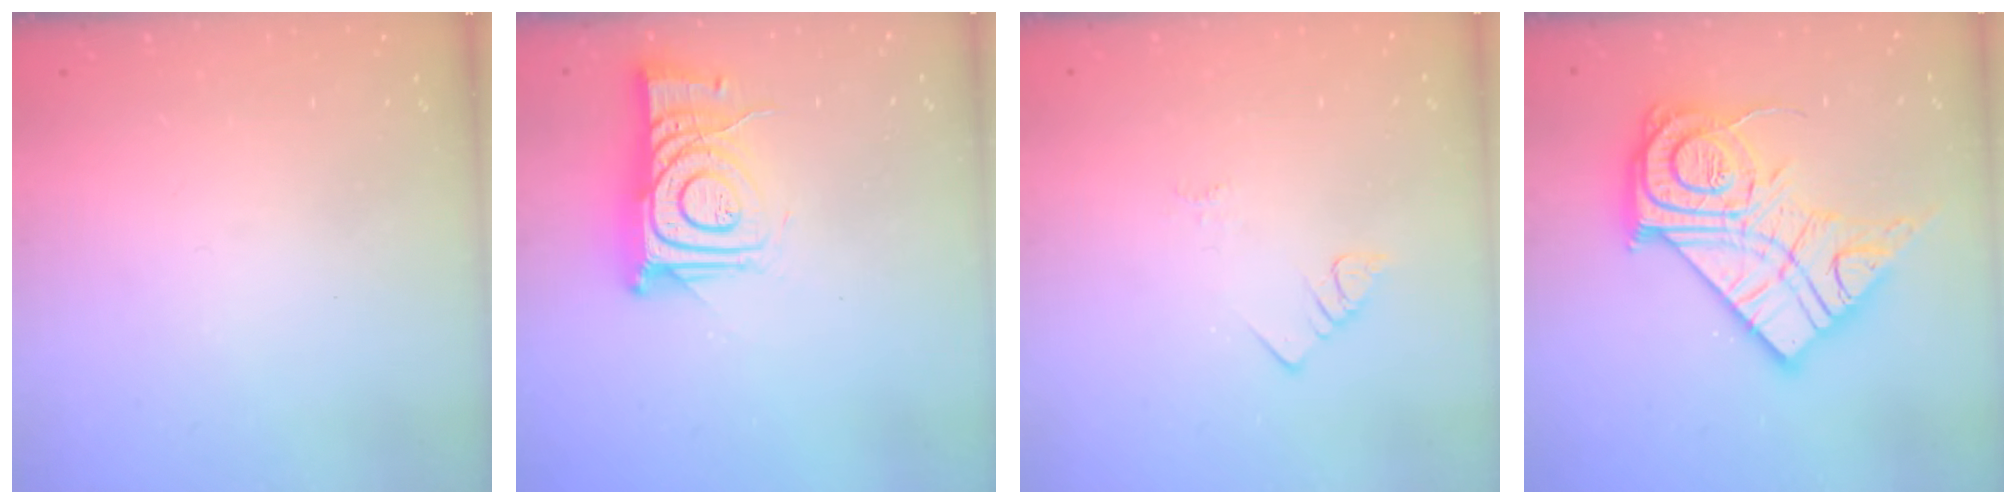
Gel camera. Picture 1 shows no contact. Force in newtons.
{"total": 12.7, "press": 12.7, "slide": 0.6}
{"total": 2.0, "press": 2.0, "slide": 0.4}
{"total": 23.3, "press": 23.3, "slide": 1.7}